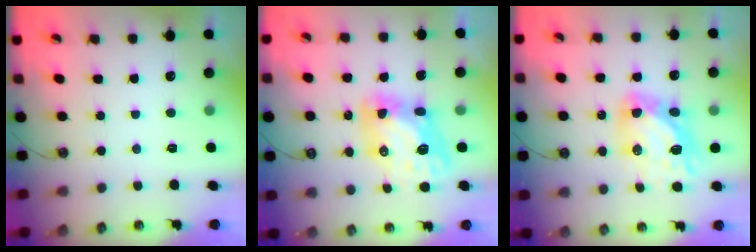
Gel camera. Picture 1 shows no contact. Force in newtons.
{"total": 10.0, "press": 9.9, "slide": 1.2}
{"total": 12.9, "press": 12.8, "slide": 1.4}